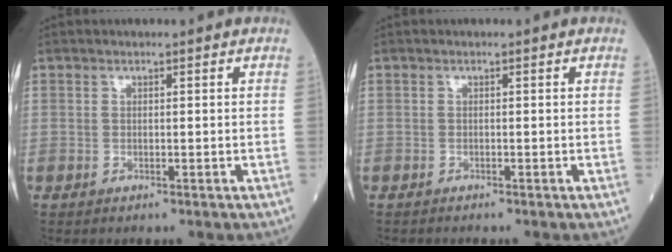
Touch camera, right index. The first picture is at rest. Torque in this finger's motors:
{"motor_torque": [-0.03, -0.08, -0.04, -0.01]}